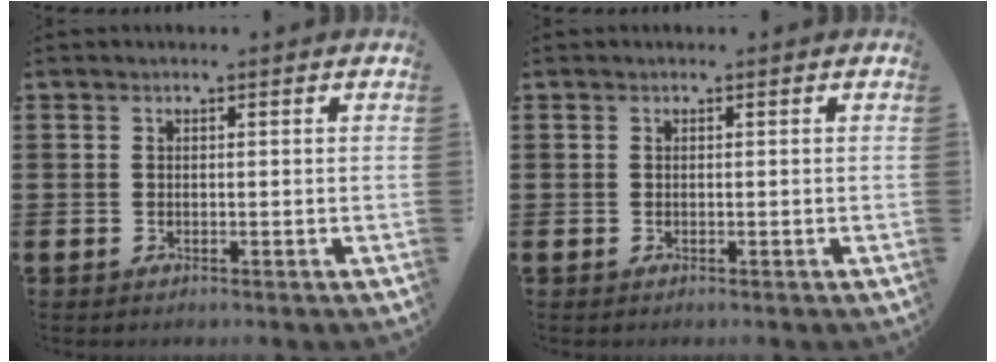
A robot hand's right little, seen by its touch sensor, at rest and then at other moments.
{"total": 0.0}